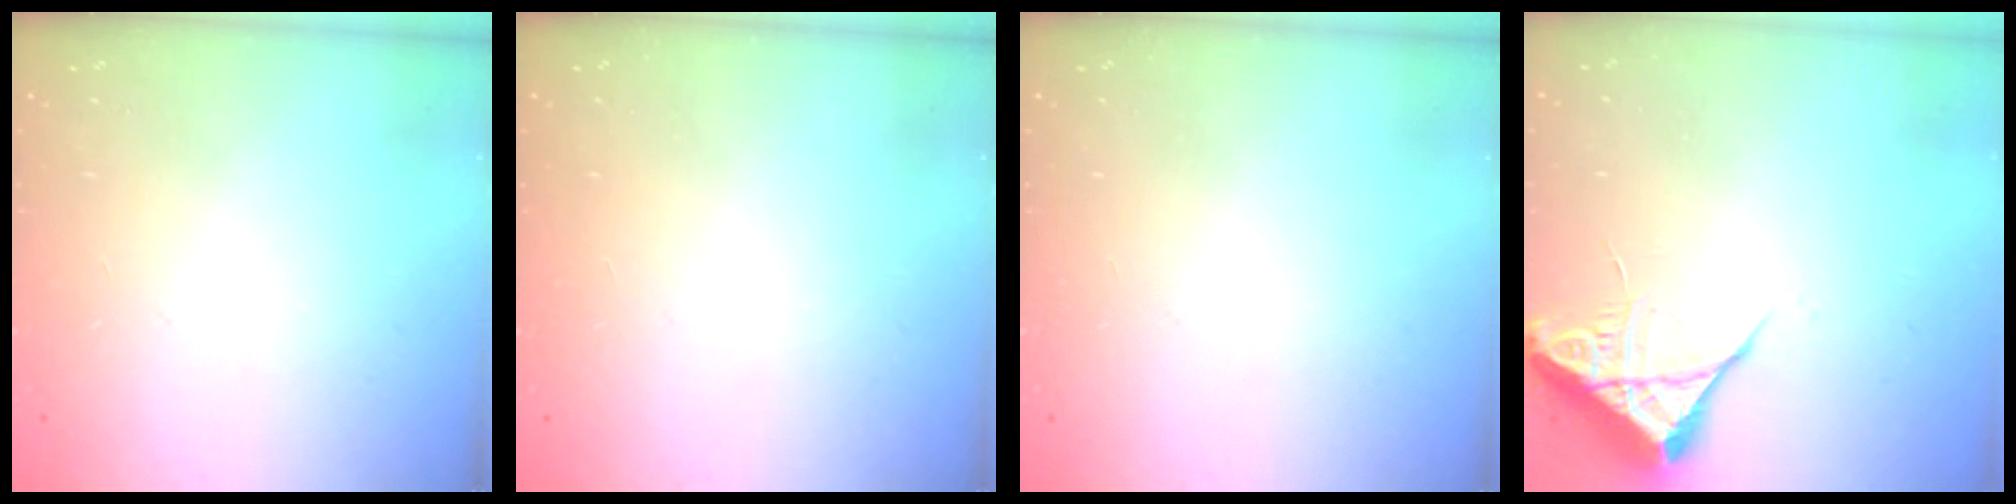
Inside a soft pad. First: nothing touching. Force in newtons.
{"total": 1.6, "press": 1.5, "slide": 0.1}
{"total": 0.0}
{"total": 6.7, "press": 6.7, "slide": 0.5}